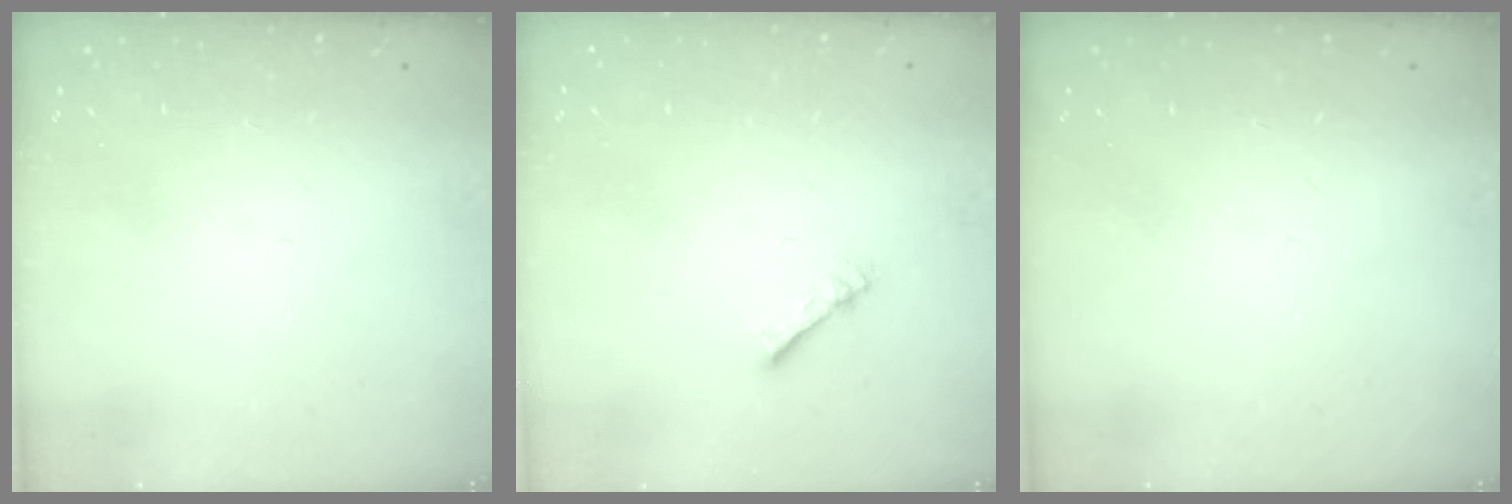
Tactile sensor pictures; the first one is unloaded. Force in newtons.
{"total": 1.7, "press": 1.7, "slide": 0.2}
{"total": 0.0}